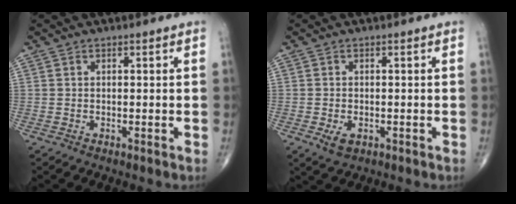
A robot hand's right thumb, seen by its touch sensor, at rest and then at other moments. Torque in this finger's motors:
{"motor_torque": [0.46, 0.26, -0.09, -0.16, -0.01]}